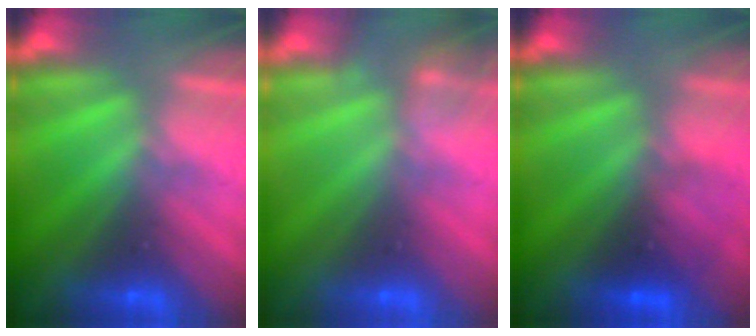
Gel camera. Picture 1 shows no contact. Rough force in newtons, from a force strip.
{"total": 1.8}
{"total": 2.7}